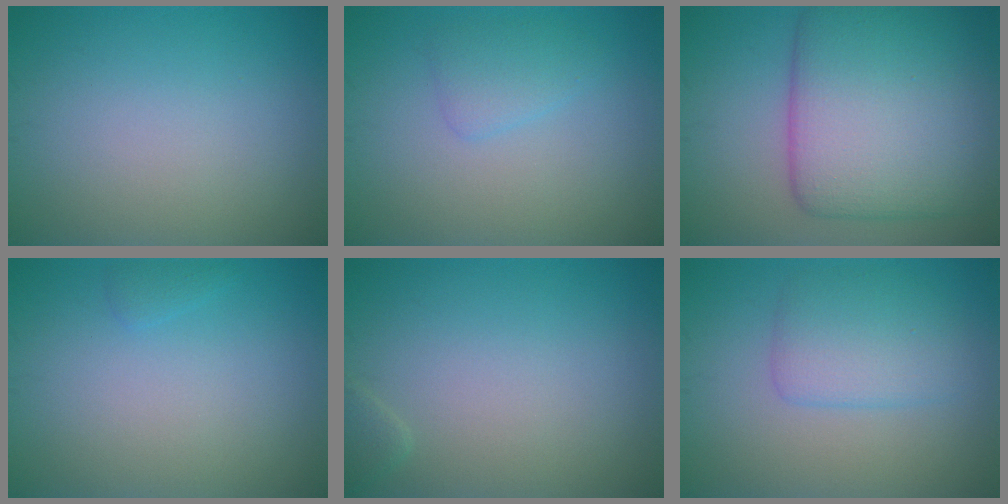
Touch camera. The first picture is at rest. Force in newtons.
{"total": 1.8, "press": 1.8, "slide": 0.0}
{"total": 11.3, "press": 11.2, "slide": 0.5}
{"total": 0.7, "press": 0.7, "slide": 0.1}
{"total": 0.8, "press": 0.8, "slide": 0.1}
{"total": 3.6, "press": 3.6, "slide": 0.2}